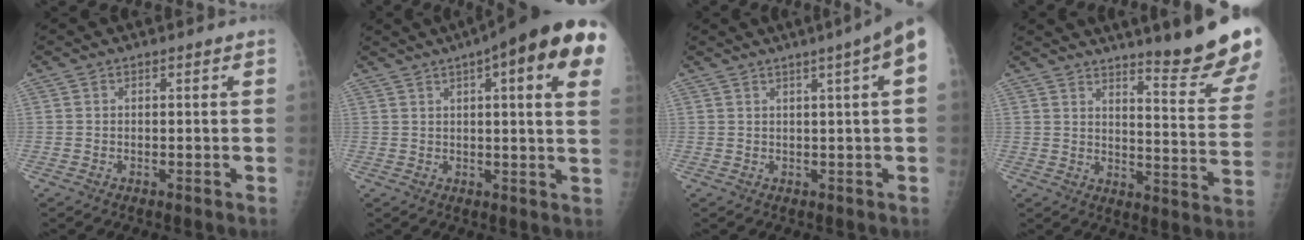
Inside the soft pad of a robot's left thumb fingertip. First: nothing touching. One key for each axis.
{"total": 20.3, "fx": 8.9, "fy": 4.4, "fz": 17.7, "tx": -0.227, "ty": 0.004, "tz": 0.104}
{"total": 6.6, "fx": 2.4, "fy": -0.3, "fz": 6.1, "tx": -0.080, "ty": 0.013, "tz": 0.031}
{"total": 17.8, "fx": 14.7, "fy": 0.7, "fz": 10.0, "tx": -0.105, "ty": -0.135, "tz": 0.186}